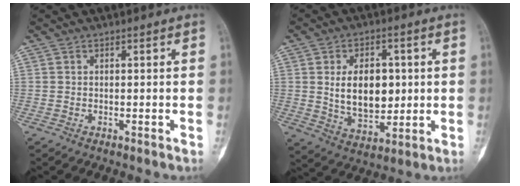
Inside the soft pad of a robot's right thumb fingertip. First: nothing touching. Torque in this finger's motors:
{"motor_torque": [-0.55, 0.97, 0.26, -0.12, 0.09]}